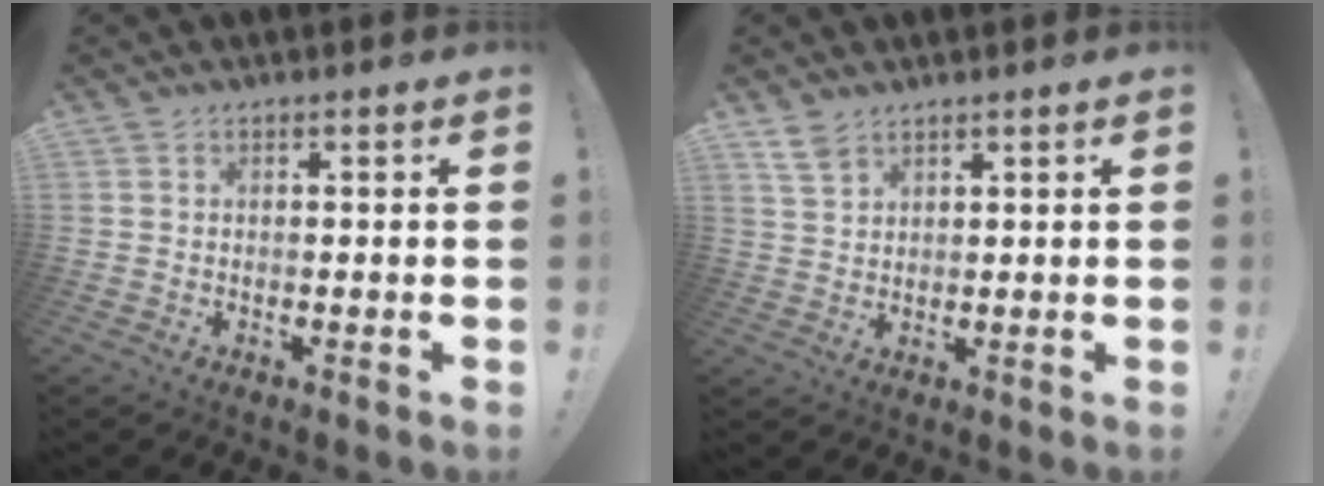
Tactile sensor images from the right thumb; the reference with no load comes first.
{"total": 4.9, "force": [3.7, 2.7, 1.7], "torque": [-0.023, -0.022, 0.071]}